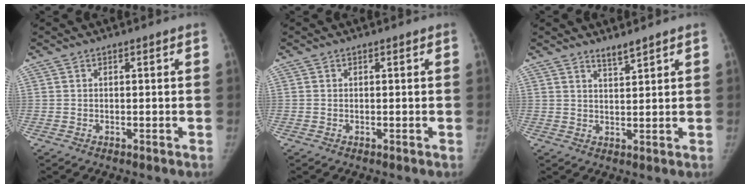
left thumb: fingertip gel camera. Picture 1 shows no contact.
{"total": 0.0}
{"total": 2.5, "force": [2.3, 0.1, 1.1], "torque": [-0.016, -0.021, 0.042]}